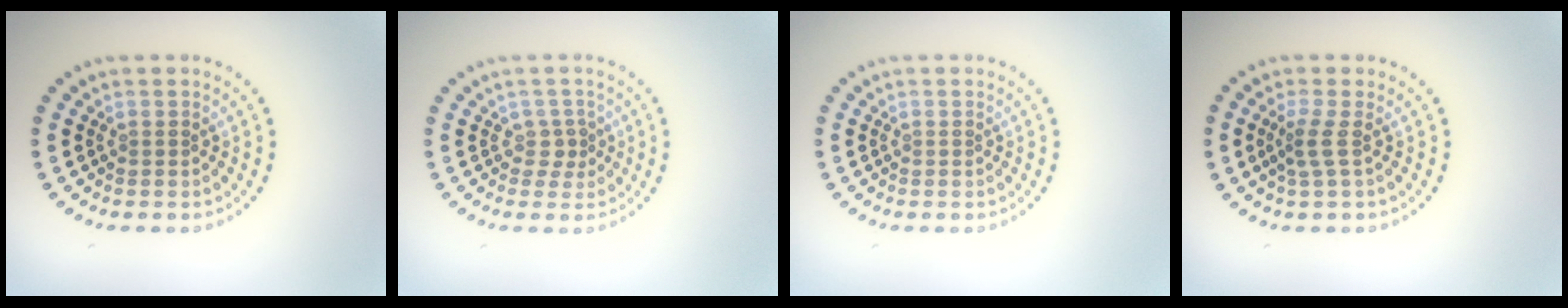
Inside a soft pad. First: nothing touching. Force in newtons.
{"total": 1.4, "press": 1.1, "slide": 0.9}
{"total": 0.0}
{"total": 1.9, "press": 1.3, "slide": 1.4}